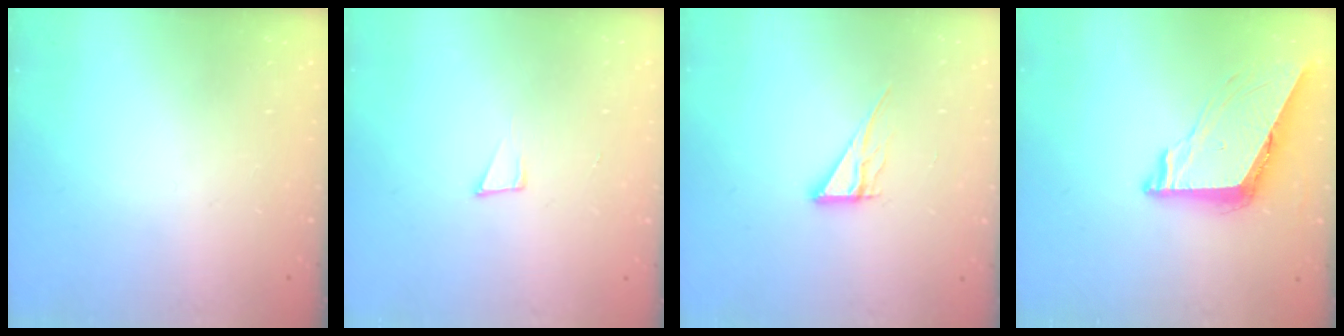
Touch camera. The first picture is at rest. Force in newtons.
{"total": 4.8, "press": 3.6, "slide": 3.2}
{"total": 8.2, "press": 8.1, "slide": 0.7}
{"total": 8.4, "press": 8.4, "slide": 0.9}